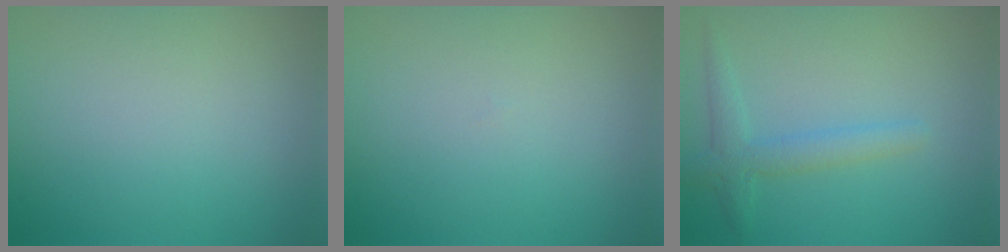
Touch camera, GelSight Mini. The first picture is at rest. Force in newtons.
{"total": 0.0}
{"total": 2.4, "press": 2.4, "slide": 0.2}